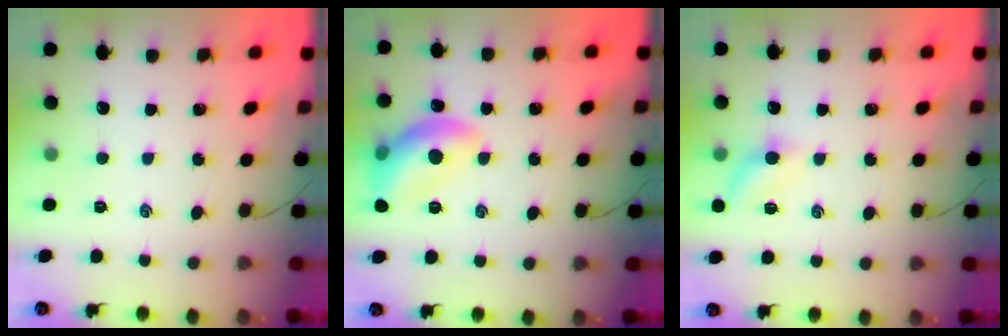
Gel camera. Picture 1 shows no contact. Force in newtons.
{"total": 13.2, "press": 13.2, "slide": 1.3}
{"total": 6.4, "press": 6.2, "slide": 1.6}